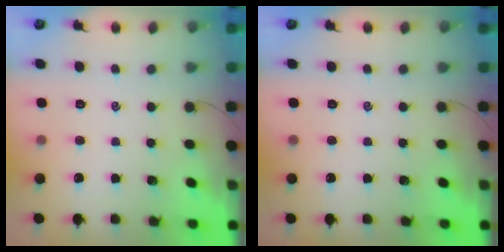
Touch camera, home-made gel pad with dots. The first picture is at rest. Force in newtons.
{"total": 0.0}